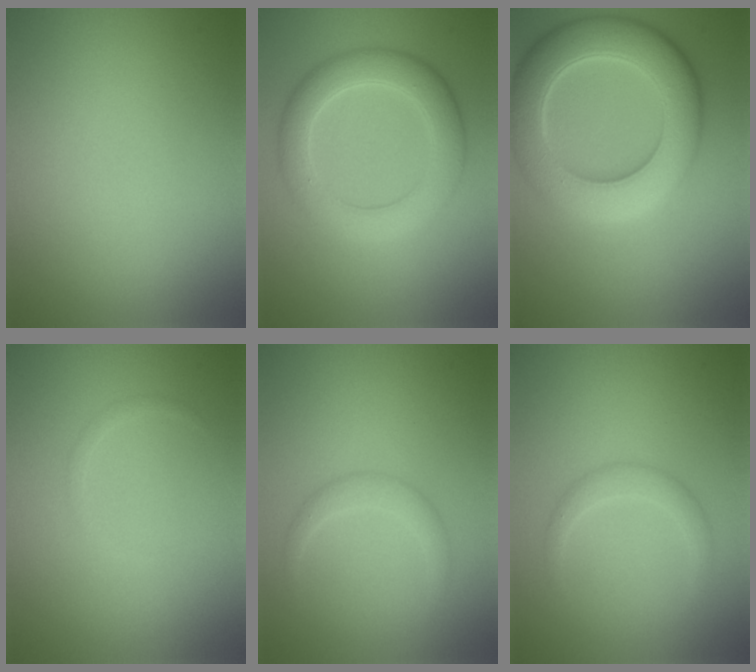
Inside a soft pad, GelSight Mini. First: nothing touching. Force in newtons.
{"total": 5.0, "press": 5.0, "slide": 0.0}
{"total": 9.3, "press": 9.3, "slide": 0.8}
{"total": 0.6, "press": 0.6, "slide": 0.0}
{"total": 1.5, "press": 1.5, "slide": 0.1}
{"total": 1.5, "press": 1.5, "slide": 0.0}